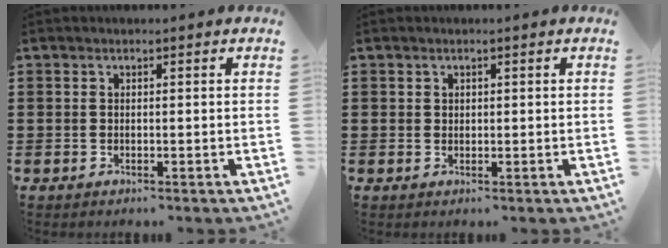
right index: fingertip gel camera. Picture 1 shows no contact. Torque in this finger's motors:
{"motor_torque": [-0.87, 1.25, -0.02, -0.01]}